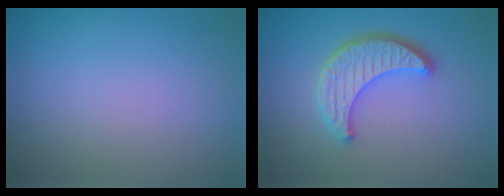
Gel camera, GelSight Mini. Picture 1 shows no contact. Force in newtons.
{"total": 4.5, "press": 3.7, "slide": 2.6}